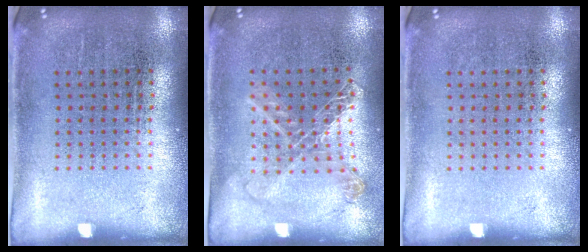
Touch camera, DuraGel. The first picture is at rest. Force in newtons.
{"total": 1.2, "press": 1.1, "slide": 0.2}
{"total": 0.0}